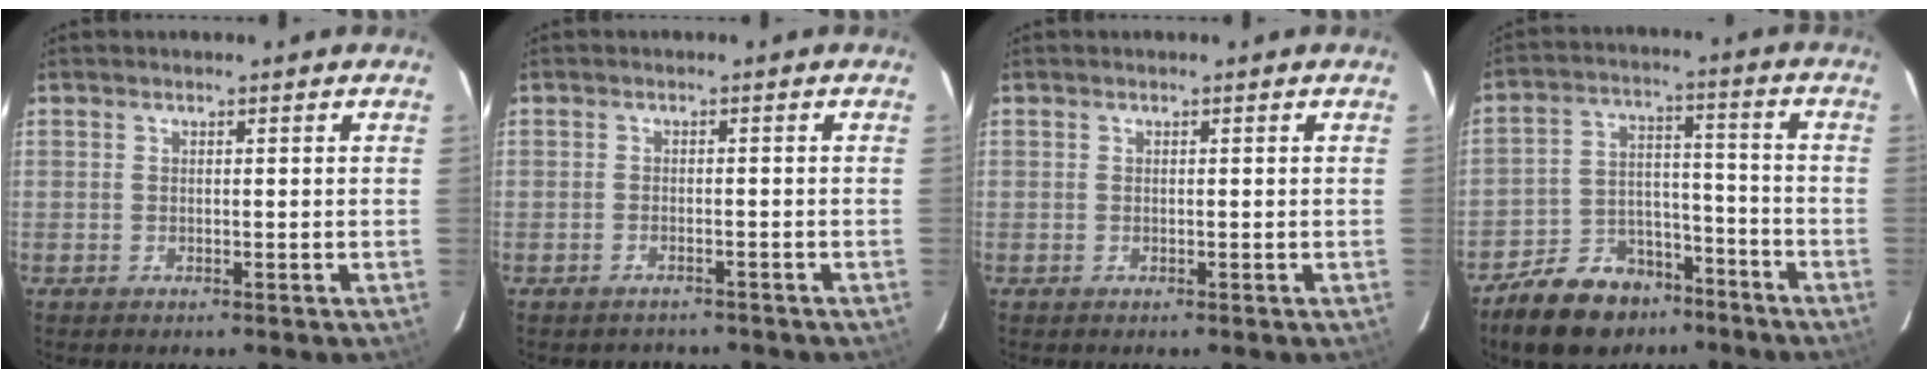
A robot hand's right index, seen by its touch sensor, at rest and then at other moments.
{"total": 2.5, "force": [-2.2, 1.2, 0.5], "torque": [-0.013, -0.003, -0.029]}
{"total": 0.0}
{"total": 14.7, "force": [-11.0, 8.1, 5.5], "torque": [-0.128, 0.031, -0.163]}